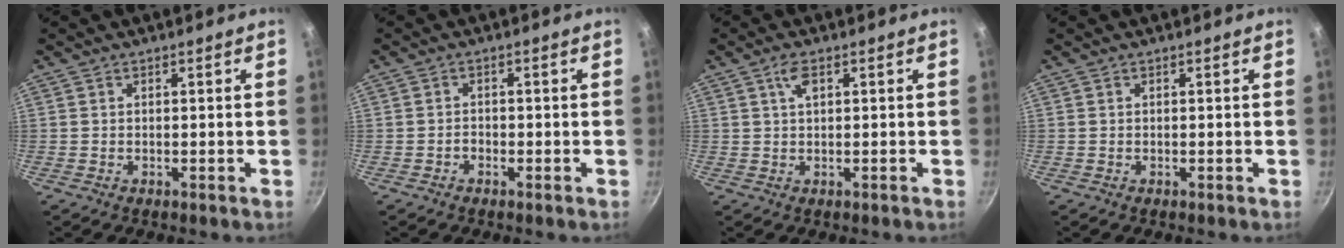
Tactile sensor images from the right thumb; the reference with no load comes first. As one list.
[{"total": 1.0, "force": [-0.8, 0.6, 0.4], "torque": [-0.006, 0.008, -0.015]}, {"total": 2.4, "force": [0.9, 0.9, 2.1], "torque": [-0.039, 0.002, 0.016]}, {"total": 0.0}]